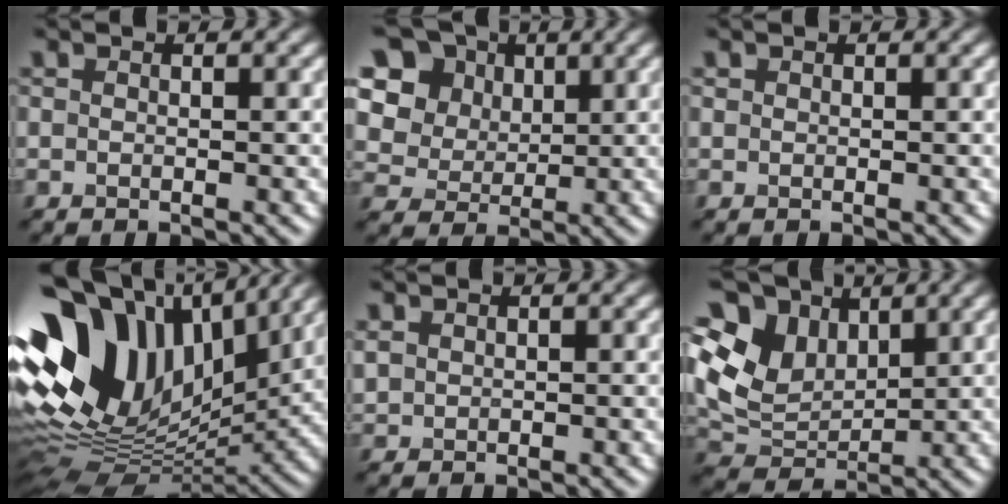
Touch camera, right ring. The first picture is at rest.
{"total": 9.3, "force": [5.1, 7.0, 3.3], "torque": [-0.092, 0.027, 0.102]}
{"total": 0.5, "force": [-0.1, -0.3, -0.4], "torque": [0.000, 0.004, 0.004]}
{"total": 14.4, "force": [5.0, 9.5, 9.6], "torque": [-0.218, 0.033, 0.102]}
{"total": 0.9, "force": [0.5, -0.1, -0.8], "torque": [0.008, 0.008, 0.025]}
{"total": 6.9, "force": [3.2, 4.9, 3.6], "torque": [-0.100, 0.015, 0.072]}